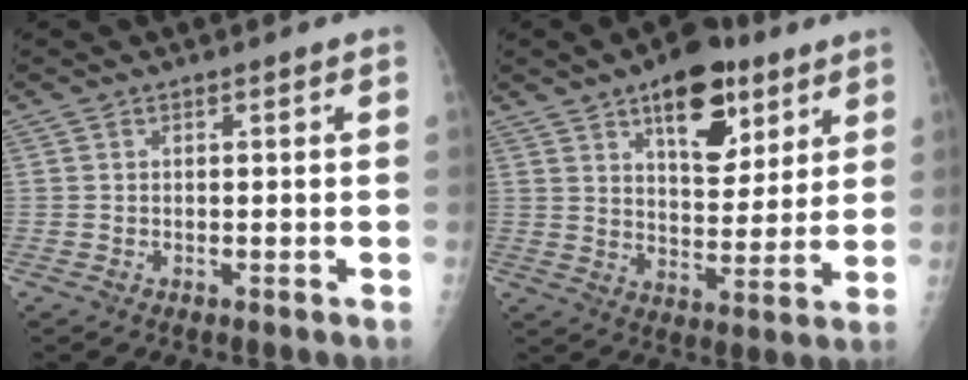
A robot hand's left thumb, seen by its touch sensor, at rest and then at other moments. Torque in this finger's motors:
{"motor_torque": [1.60, 1.45, 1.01, -0.99, 0.14]}